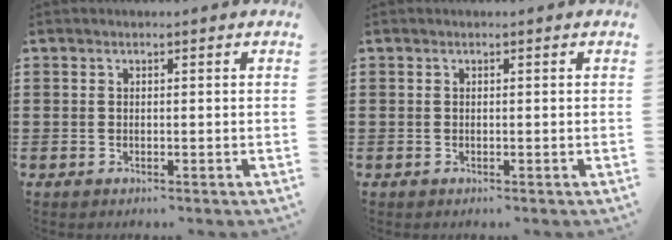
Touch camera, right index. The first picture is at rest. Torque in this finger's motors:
{"motor_torque": [-0.01, 0.01, 0.00, -0.01]}